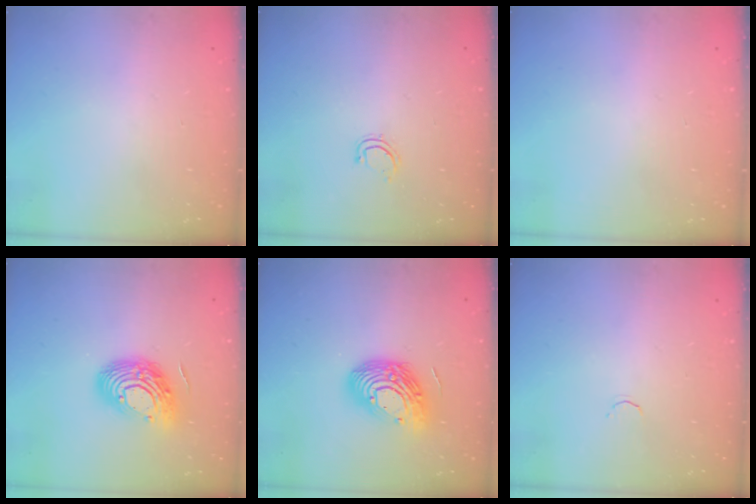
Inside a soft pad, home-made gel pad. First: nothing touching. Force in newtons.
{"total": 4.3, "press": 4.2, "slide": 1.0}
{"total": 0.0}
{"total": 14.5, "press": 14.5, "slide": 1.0}
{"total": 14.8, "press": 14.8, "slide": 1.0}
{"total": 1.7, "press": 1.6, "slide": 0.5}